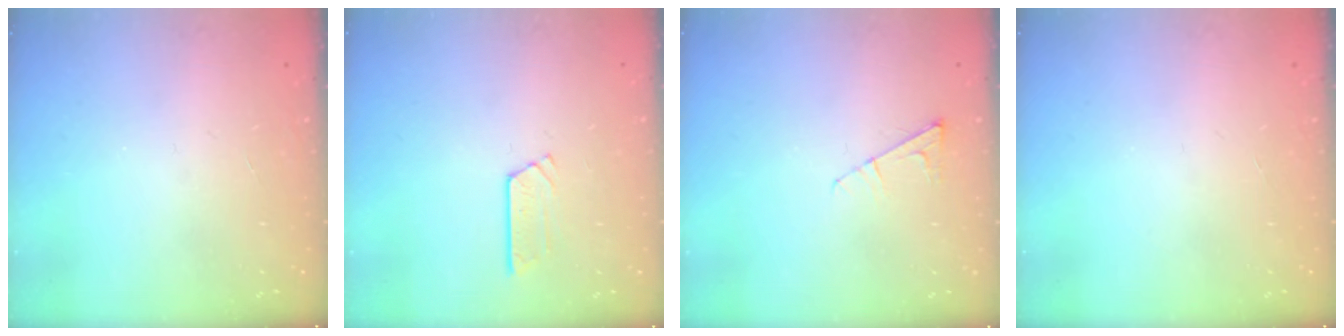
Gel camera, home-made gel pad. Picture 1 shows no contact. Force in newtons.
{"total": 3.9, "press": 3.9, "slide": 0.2}
{"total": 6.3, "press": 6.3, "slide": 0.4}
{"total": 0.0}